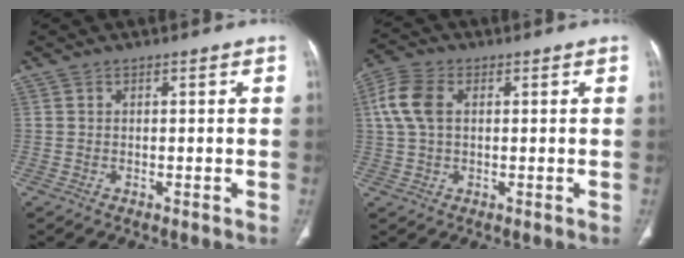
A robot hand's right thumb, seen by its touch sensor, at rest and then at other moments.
{"total": 7.2, "force": [1.2, 4.7, 5.3], "torque": [-0.129, 0.019, 0.024]}